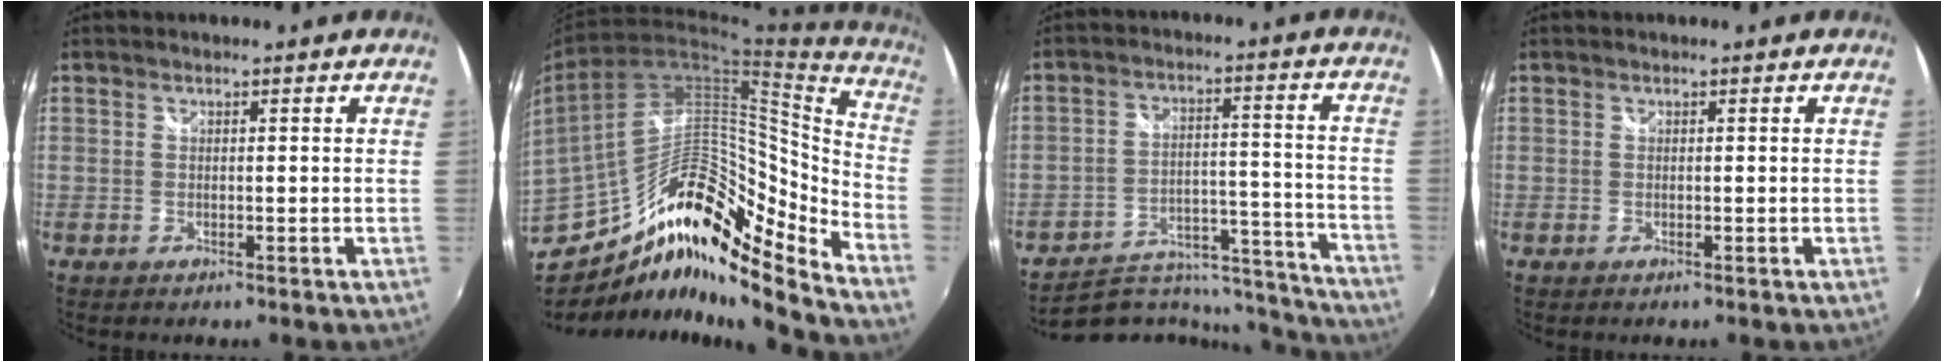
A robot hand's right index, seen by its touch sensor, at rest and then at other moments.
{"total": 17.1, "force": [-11.1, 6.3, 11.4], "torque": [-0.211, 0.021, -0.215]}
{"total": 17.5, "force": [-16.3, 5.4, 3.4], "torque": [-0.048, 0.045, -0.218]}
{"total": 0.0}